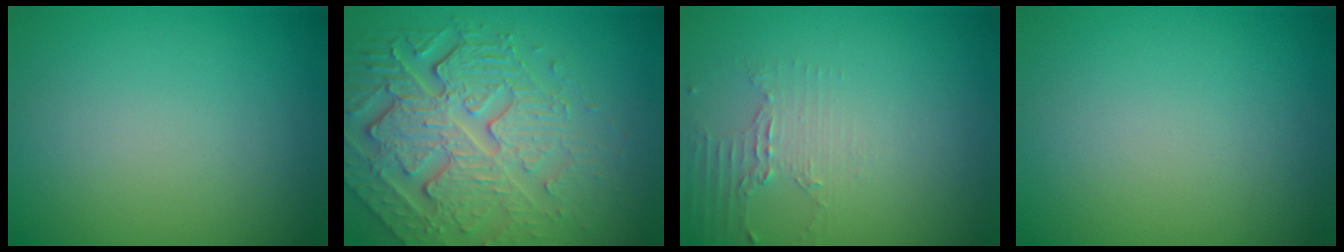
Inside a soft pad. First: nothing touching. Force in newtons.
{"total": 8.3, "press": 5.8, "slide": 6.0}
{"total": 2.1, "press": 1.5, "slide": 1.4}
{"total": 0.0}